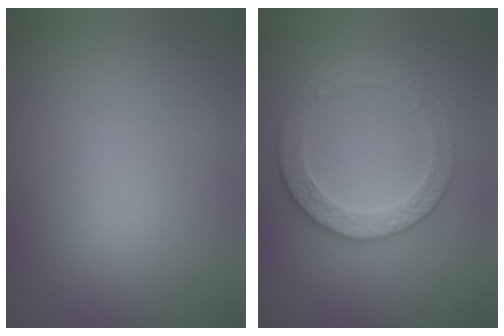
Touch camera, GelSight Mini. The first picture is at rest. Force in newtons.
{"total": 3.4, "press": 3.3, "slide": 0.6}